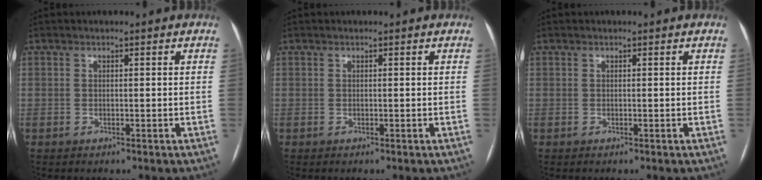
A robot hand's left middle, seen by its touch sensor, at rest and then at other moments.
{"total": 0.0}
{"total": 0.0}